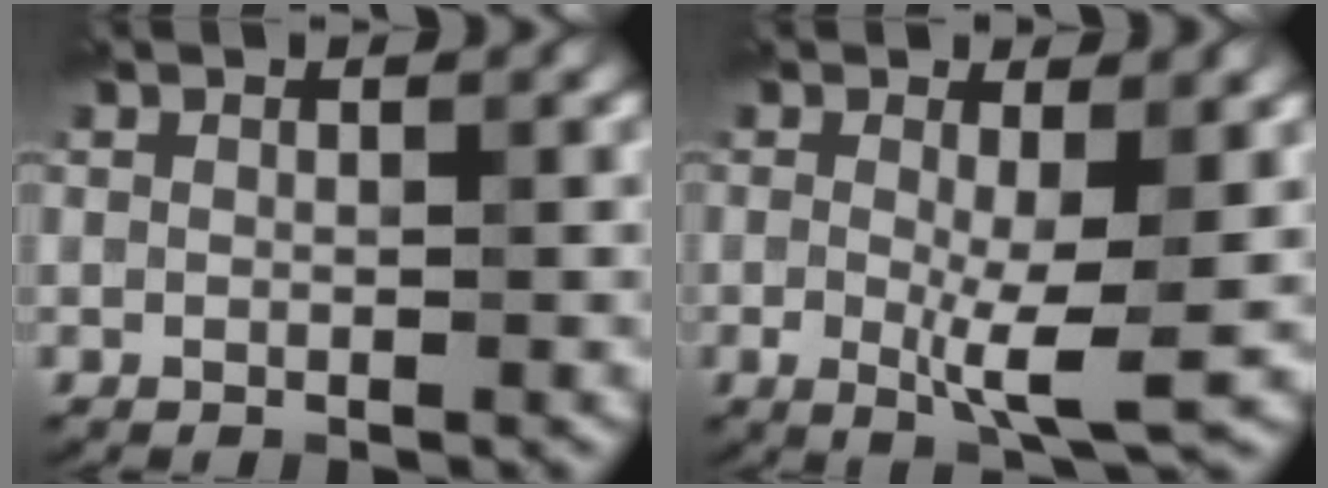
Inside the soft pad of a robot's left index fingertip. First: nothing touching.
{"total": 4.4, "force": [-0.3, 0.8, 4.3], "torque": [-0.080, -0.013, -0.006]}